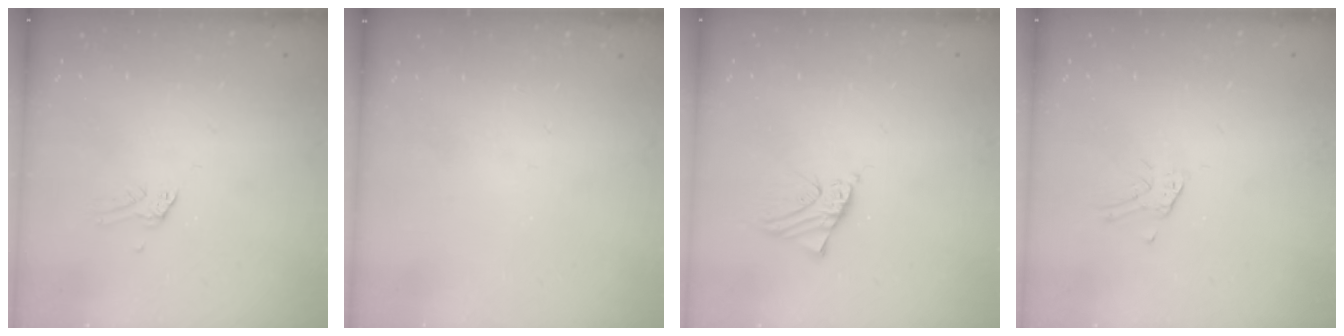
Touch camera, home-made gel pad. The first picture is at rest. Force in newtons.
{"total": 0.0}
{"total": 2.7, "press": 2.7, "slide": 0.4}
{"total": 2.8, "press": 2.8, "slide": 0.1}